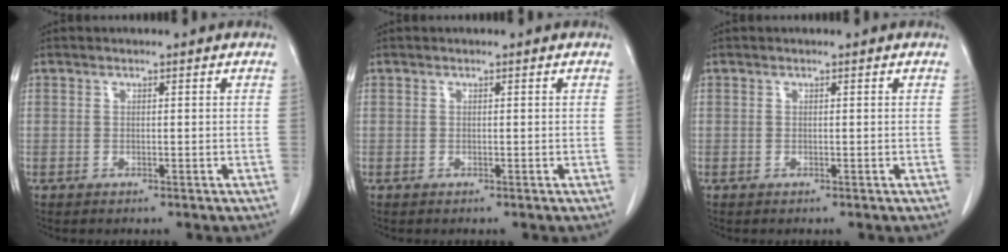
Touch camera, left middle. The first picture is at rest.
{"total": 0.0}
{"total": 0.0}